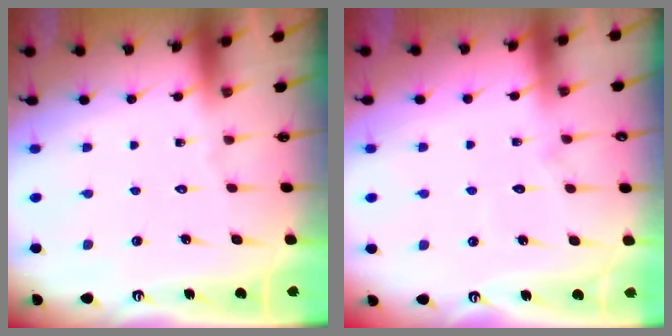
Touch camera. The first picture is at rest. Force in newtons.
{"total": 5.5, "press": 5.5, "slide": 0.5}